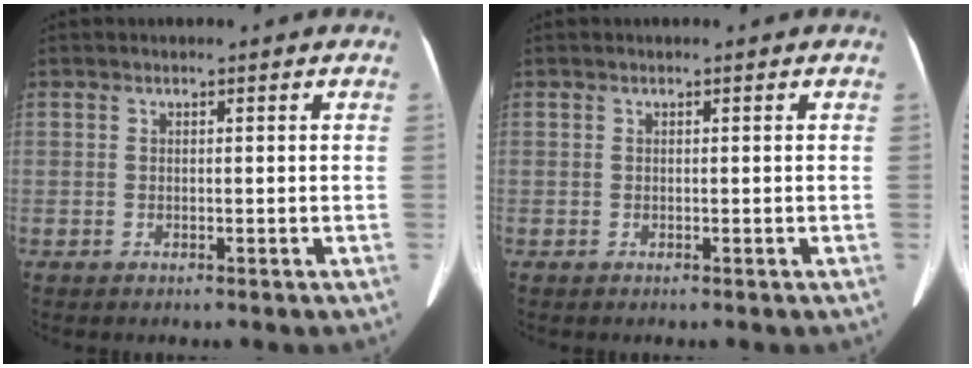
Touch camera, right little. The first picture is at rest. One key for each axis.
{"total": 0.0}